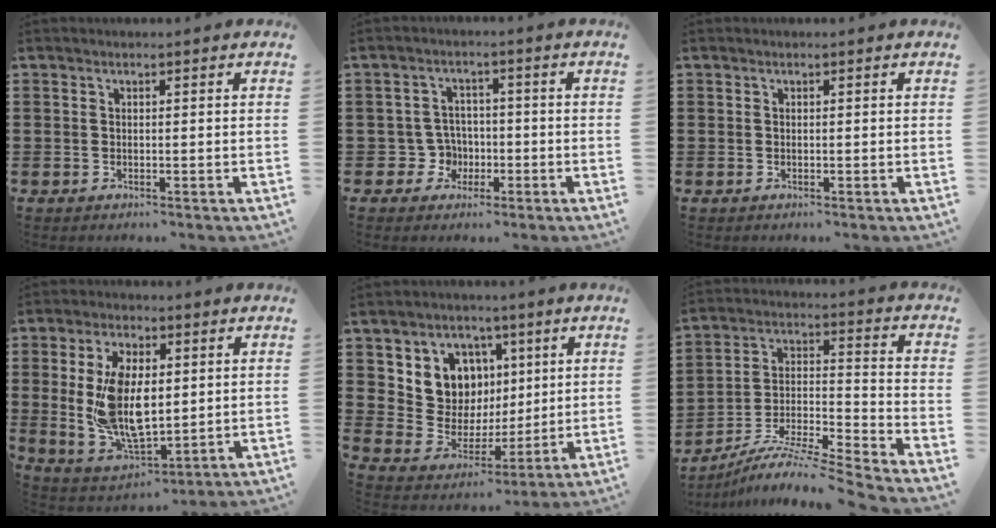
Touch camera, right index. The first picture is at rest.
{"total": 4.7, "force": [-1.3, 4.2, 1.5], "torque": [-0.048, 0.008, -0.025]}
{"total": 0.0}
{"total": 12.3, "force": [1.4, 7.0, 10.0], "torque": [-0.214, -0.001, 0.027]}
{"total": 8.7, "force": [3.3, 7.9, 1.9], "torque": [-0.072, -0.030, 0.064]}
{"total": 8.3, "force": [-7.6, -0.3, 3.4], "torque": [-0.059, -0.003, -0.156]}